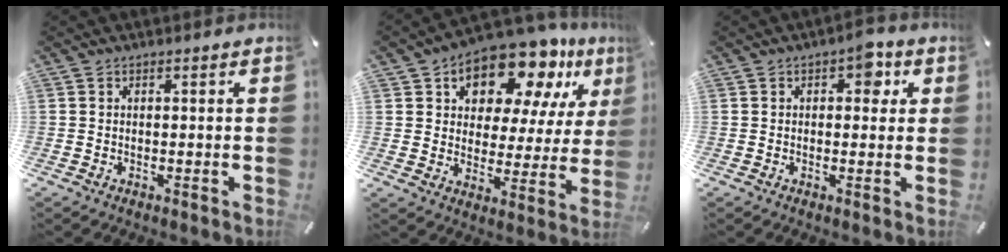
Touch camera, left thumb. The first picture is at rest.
{"total": 14.6, "force": [10.9, 7.3, 6.3], "torque": [-0.114, -0.079, 0.190]}
{"total": 5.3, "force": [1.7, 3.2, 4.0], "torque": [-0.036, -0.007, 0.018]}